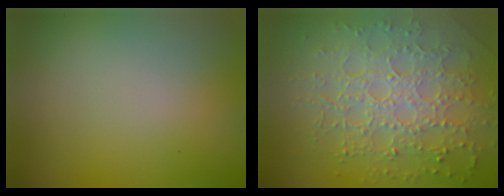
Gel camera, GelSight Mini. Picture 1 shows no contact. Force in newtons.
{"total": 7.7, "press": 5.4, "slide": 5.4}